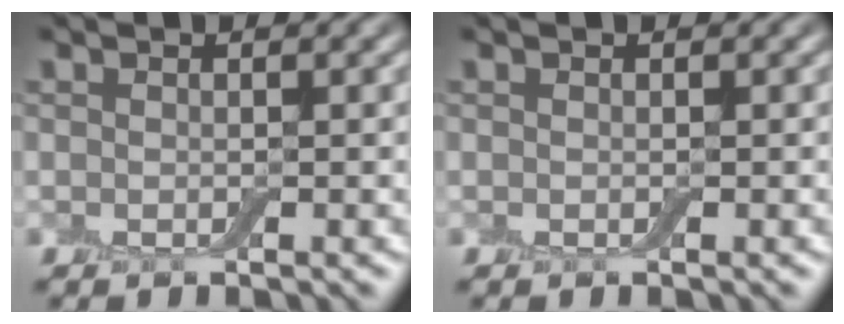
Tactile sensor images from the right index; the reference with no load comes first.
{"total": 0.0}